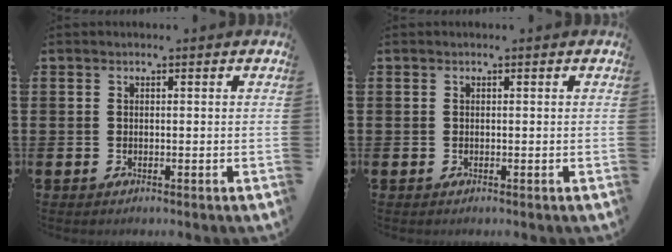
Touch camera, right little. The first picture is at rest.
{"total": 0.0}